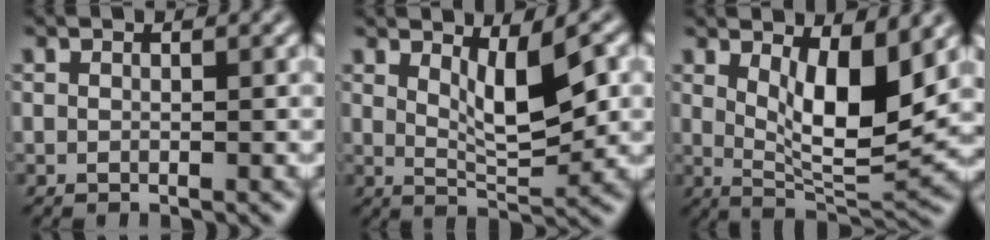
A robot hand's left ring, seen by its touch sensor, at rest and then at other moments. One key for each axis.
{"total": 4.4, "fx": 1.9, "fy": 1.2, "fz": 3.8, "tx": -0.062, "ty": -0.010, "tz": 0.034}
{"total": 7.0, "fx": 2.3, "fy": 2.3, "fz": 6.2, "tx": -0.103, "ty": -0.022, "tz": 0.044}